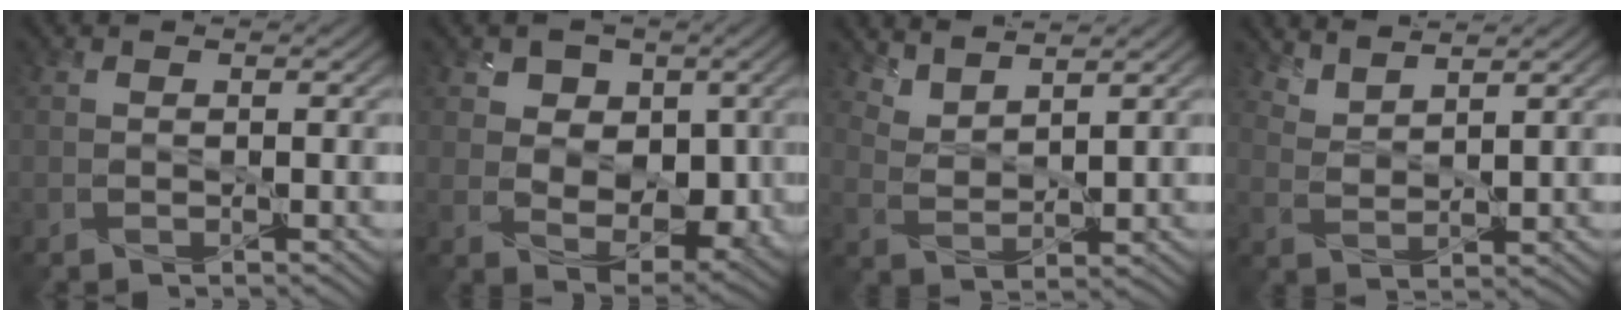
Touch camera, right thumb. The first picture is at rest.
{"total": 6.5, "force": [1.2, 4.8, 4.2], "torque": [-0.077, -0.009, 0.011]}
{"total": 4.6, "force": [3.9, 1.1, 2.1], "torque": [-0.055, -0.014, 0.095]}
{"total": 4.0, "force": [3.5, 0.7, 1.8], "torque": [-0.044, -0.014, 0.087]}